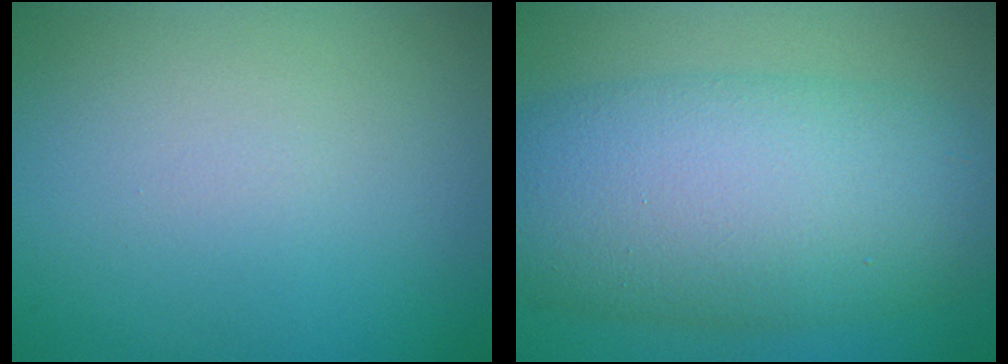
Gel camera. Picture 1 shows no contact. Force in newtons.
{"total": 11.3, "press": 11.3, "slide": 0.3}